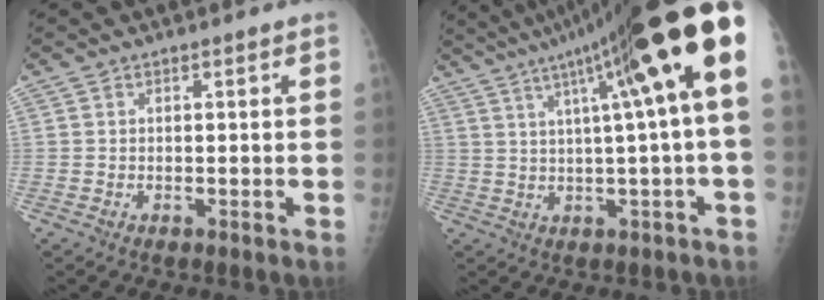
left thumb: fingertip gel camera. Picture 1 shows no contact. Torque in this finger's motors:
{"motor_torque": [0.66, 1.76, 2.10, -0.67, 0.25]}